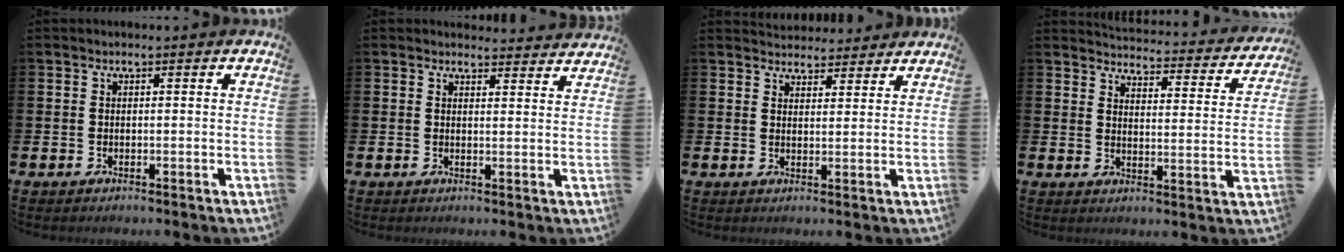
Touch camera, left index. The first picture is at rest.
{"total": 2.8, "force": [2.7, 0.4, -0.2], "torque": [0.012, -0.022, 0.047]}
{"total": 3.8, "force": [3.6, 1.2, -0.3], "torque": [0.002, -0.019, 0.066]}
{"total": 3.7, "force": [3.6, 0.6, 0.4], "torque": [-0.018, -0.037, 0.055]}